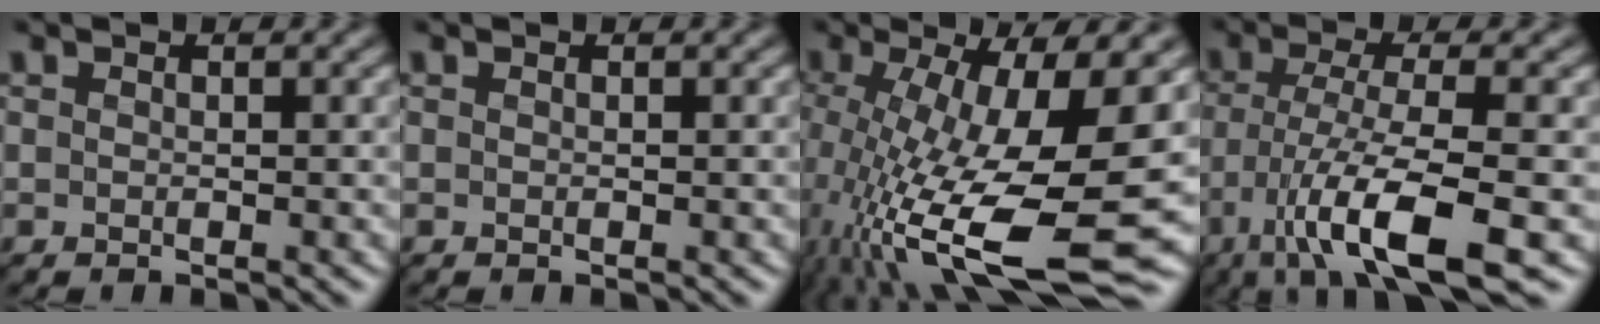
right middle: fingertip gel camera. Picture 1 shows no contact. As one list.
[{"total": 0.0}, {"total": 14.7, "force": [-3.0, 5.3, 13.4], "torque": [-0.248, -0.019, -0.043]}, {"total": 9.0, "force": [-4.7, 2.2, 7.3], "torque": [-0.134, -0.002, -0.088]}]